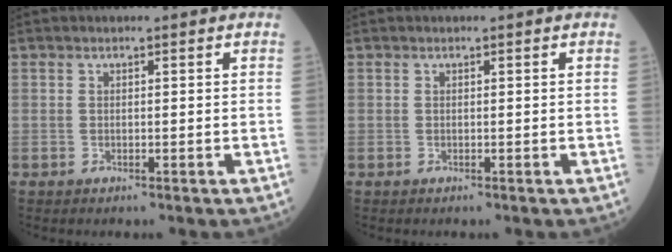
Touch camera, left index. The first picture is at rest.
{"total": 0.0}